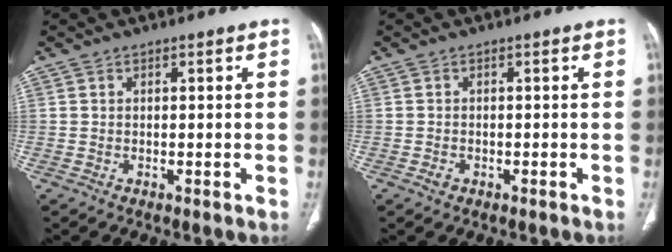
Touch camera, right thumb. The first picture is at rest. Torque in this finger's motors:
{"motor_torque": [0.28, 0.07, -0.27, -0.02, 0.04]}